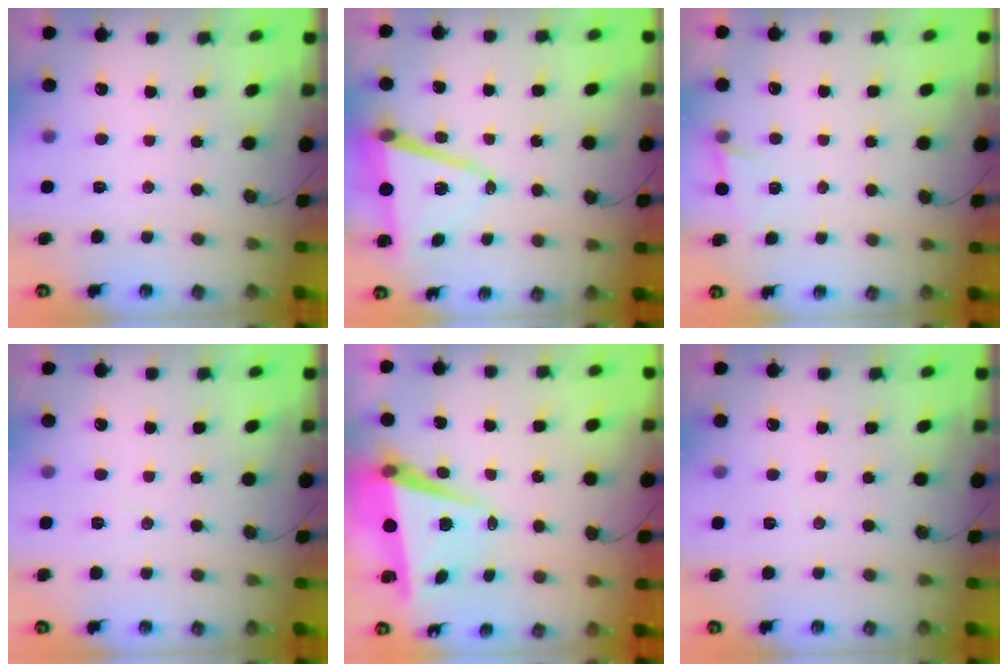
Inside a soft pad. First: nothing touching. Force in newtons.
{"total": 10.2, "press": 9.7, "slide": 3.1}
{"total": 3.2, "press": 2.8, "slide": 1.5}
{"total": 5.9, "press": 4.1, "slide": 4.2}
{"total": 7.6, "press": 7.5, "slide": 1.2}
{"total": 5.2, "press": 2.7, "slide": 4.5}